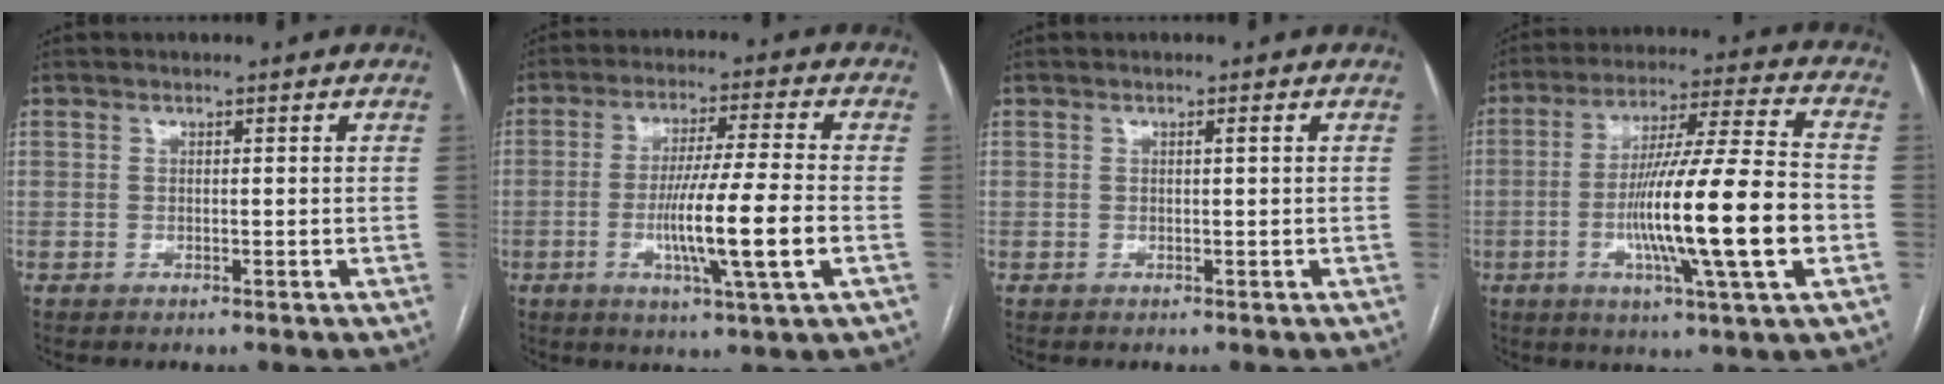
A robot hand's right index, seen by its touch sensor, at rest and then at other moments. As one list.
[{"total": 11.8, "force": [-2.8, -0.7, 11.5], "torque": [-0.209, -0.012, -0.051]}, {"total": 0.5, "force": [0.1, -0.1, 0.5], "torque": [-0.008, 0.001, 0.004]}, {"total": 18.4, "force": [-3.8, -0.1, 18.0], "torque": [-0.312, -0.006, -0.067]}]